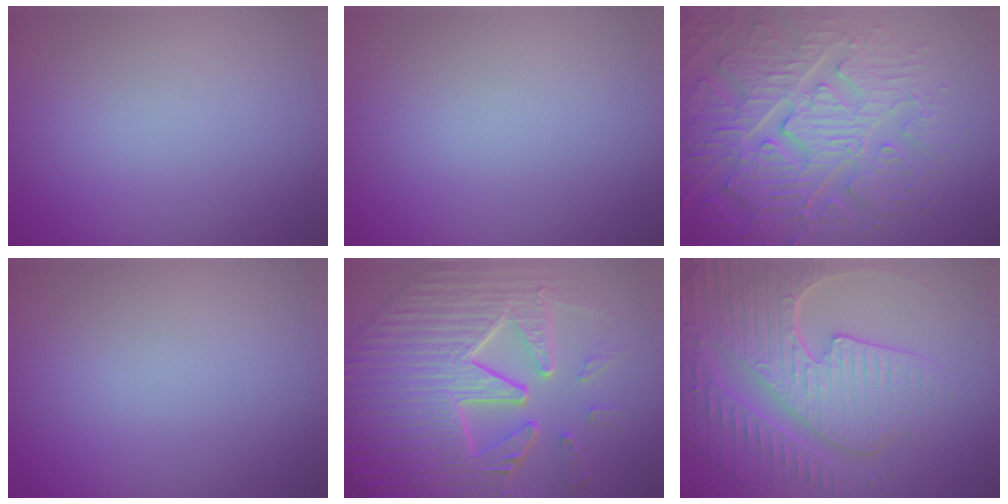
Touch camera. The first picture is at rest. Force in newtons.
{"total": 0.0}
{"total": 8.0, "press": 6.5, "slide": 4.7}
{"total": 0.0}
{"total": 11.1, "press": 7.5, "slide": 8.1}
{"total": 9.4, "press": 6.4, "slide": 6.9}